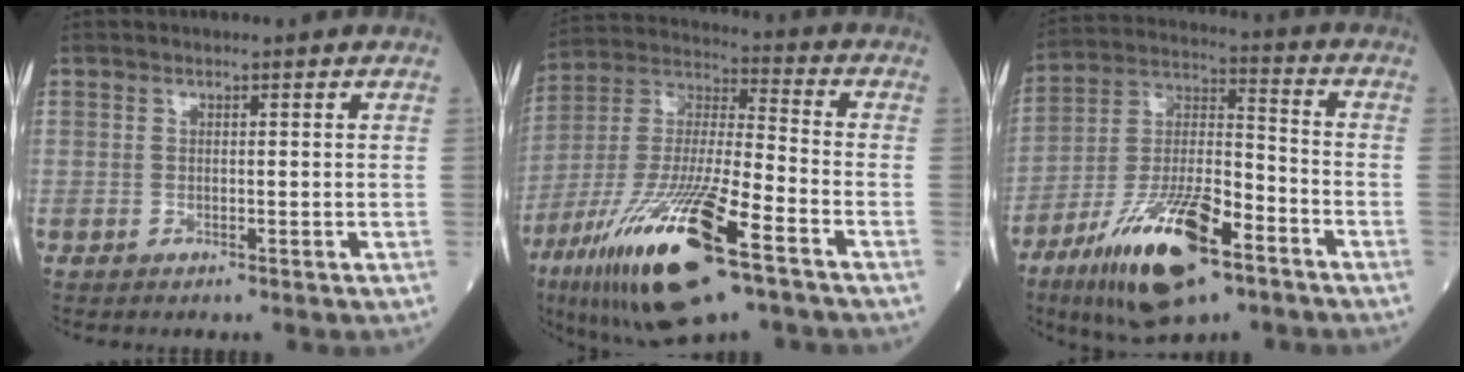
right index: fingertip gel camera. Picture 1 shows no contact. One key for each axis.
{"total": 22.5, "fx": -11.9, "fy": 3.7, "fz": 18.8, "tx": -0.384, "ty": -0.048, "tz": -0.213}
{"total": 17.9, "fx": -10.2, "fy": 5.2, "fz": 13.7, "tx": -0.278, "ty": -0.017, "tz": -0.183}